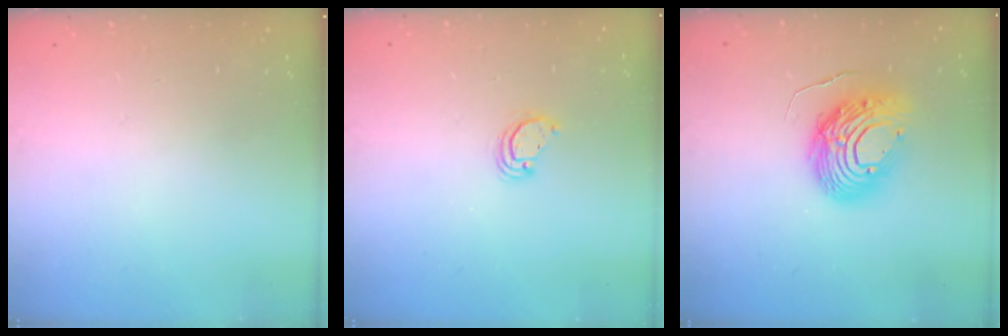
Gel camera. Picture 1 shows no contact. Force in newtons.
{"total": 3.3, "press": 3.3, "slide": 0.2}
{"total": 12.5, "press": 12.4, "slide": 0.9}